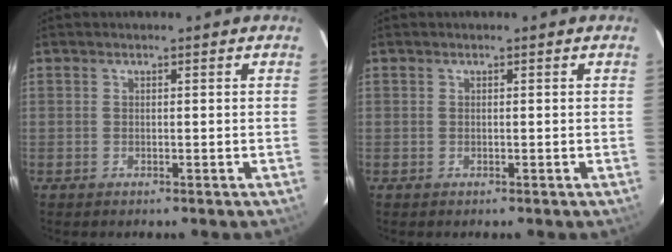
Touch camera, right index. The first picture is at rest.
{"total": 0.0}